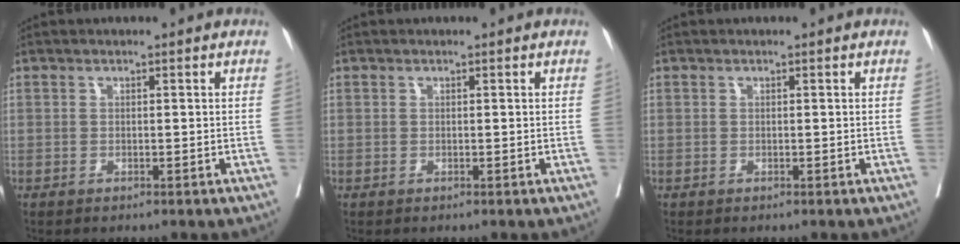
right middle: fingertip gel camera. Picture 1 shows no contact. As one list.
[{"total": 0.0}, {"total": 0.0}]